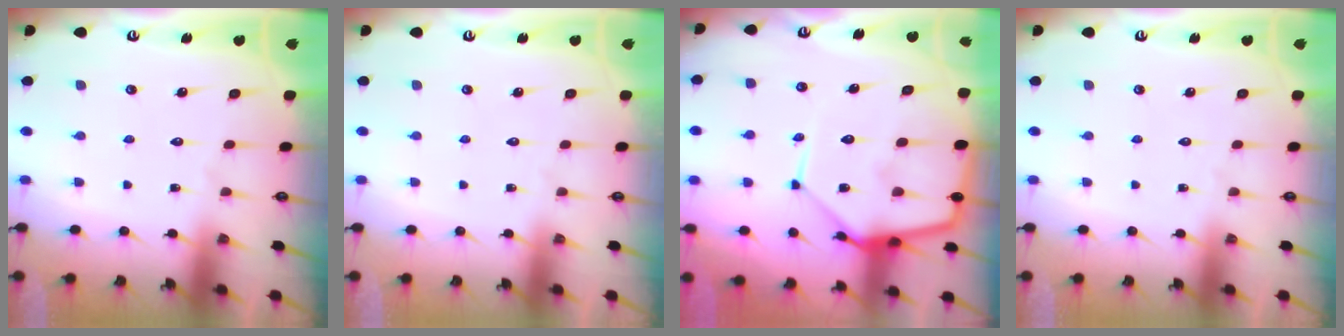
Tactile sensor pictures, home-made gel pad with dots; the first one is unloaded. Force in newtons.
{"total": 0.0}
{"total": 15.4, "press": 15.4, "slide": 1.4}
{"total": 0.0}